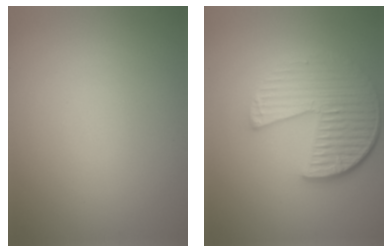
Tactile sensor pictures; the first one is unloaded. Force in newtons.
{"total": 6.2, "press": 4.4, "slide": 4.4}